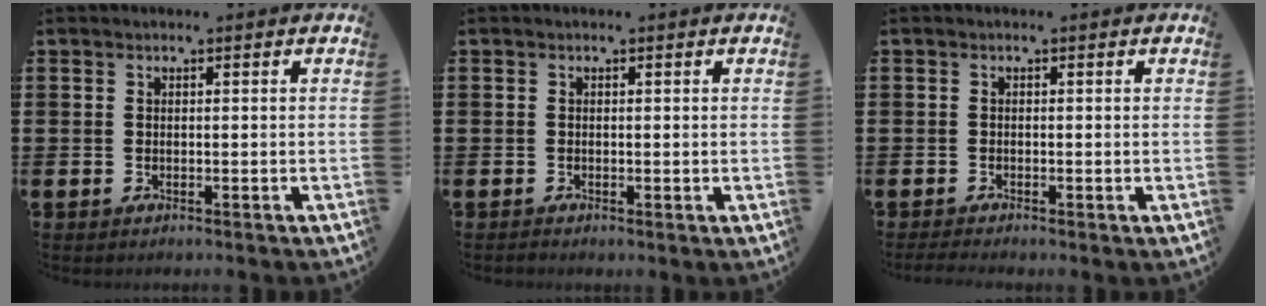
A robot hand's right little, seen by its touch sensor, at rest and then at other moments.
{"total": 0.0}
{"total": 0.8, "force": [-0.6, 0.1, 0.4], "torque": [-0.007, 0.001, -0.012]}